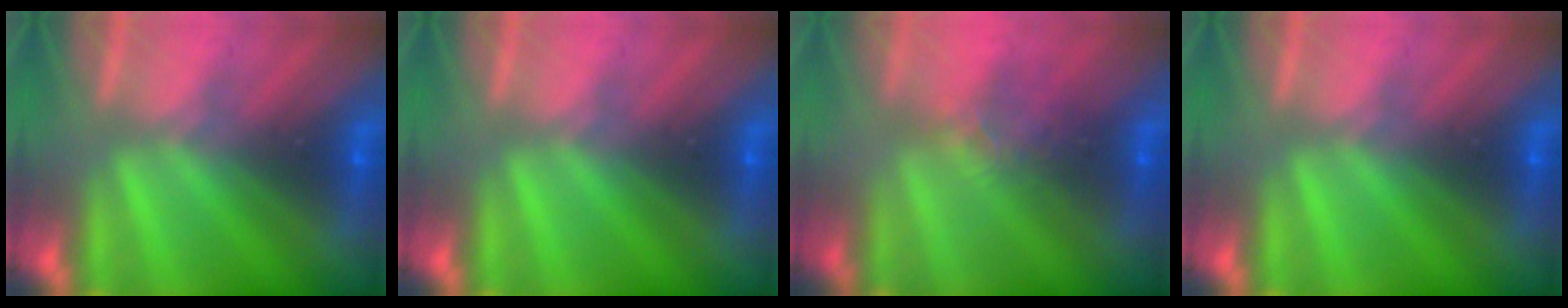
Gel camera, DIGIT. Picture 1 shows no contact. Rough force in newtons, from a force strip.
{"total": 0.0}
{"total": 3.8}
{"total": 0.0}